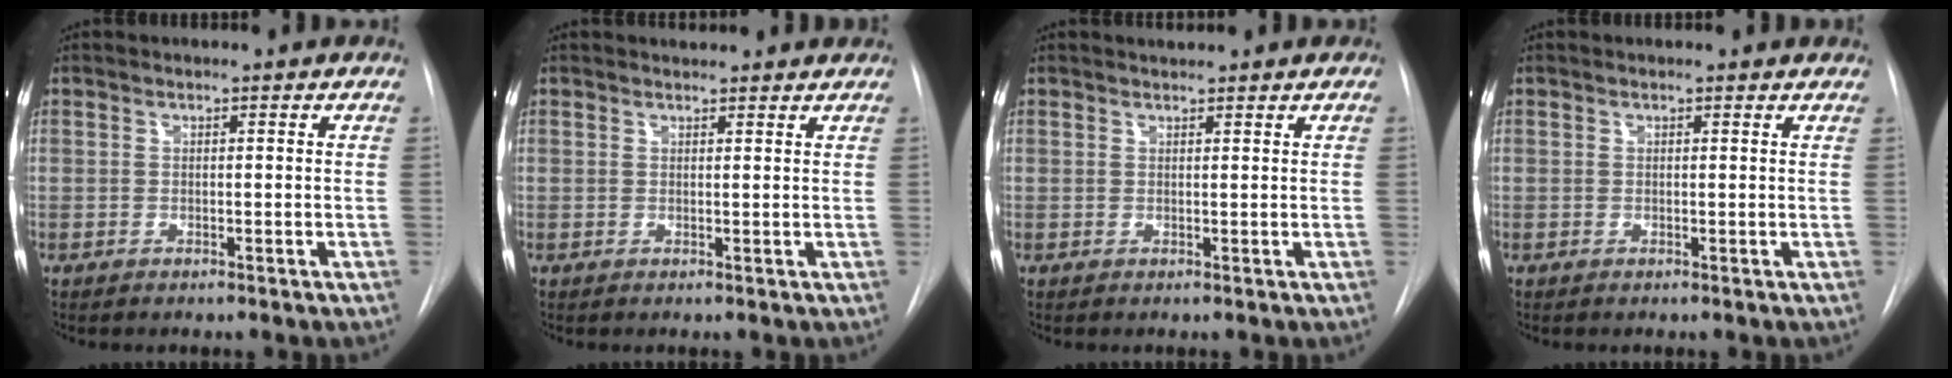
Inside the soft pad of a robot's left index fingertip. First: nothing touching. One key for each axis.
{"total": 5.3, "fx": 4.9, "fy": 1.4, "fz": 1.3, "tx": -0.012, "ty": 0.014, "tz": 0.049}
{"total": 1.7, "fx": 1.5, "fy": 0.4, "fz": 0.6, "tx": -0.008, "ty": 0.015, "tz": 0.024}
{"total": 1.9, "fx": 1.7, "fy": 0.5, "fz": 0.6, "tx": -0.013, "ty": 0.008, "tz": 0.011}